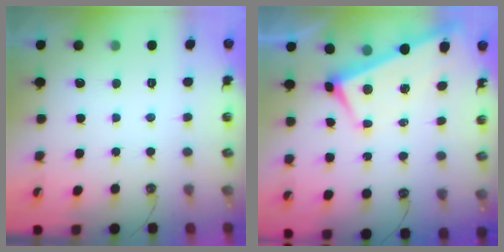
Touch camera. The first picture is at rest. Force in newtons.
{"total": 2.9, "press": 2.8, "slide": 0.9}